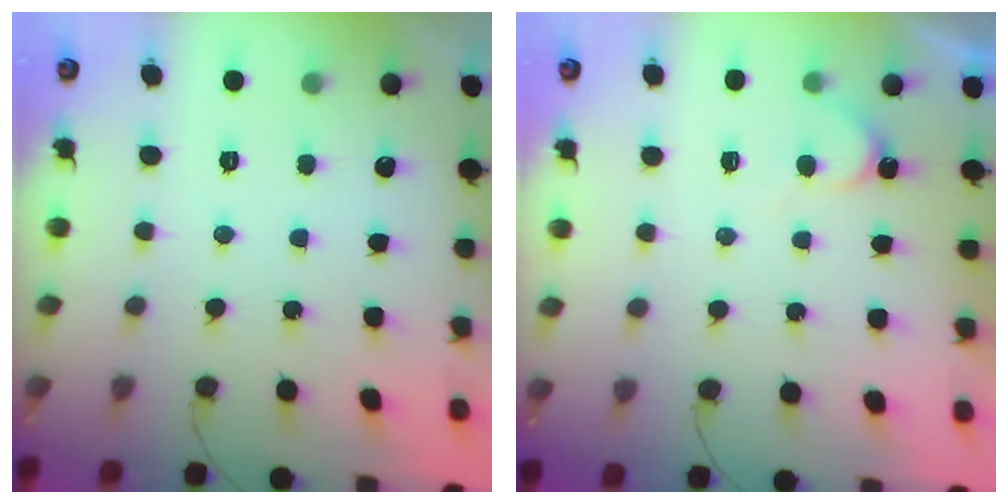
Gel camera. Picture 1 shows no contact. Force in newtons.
{"total": 4.9, "press": 4.9, "slide": 0.4}